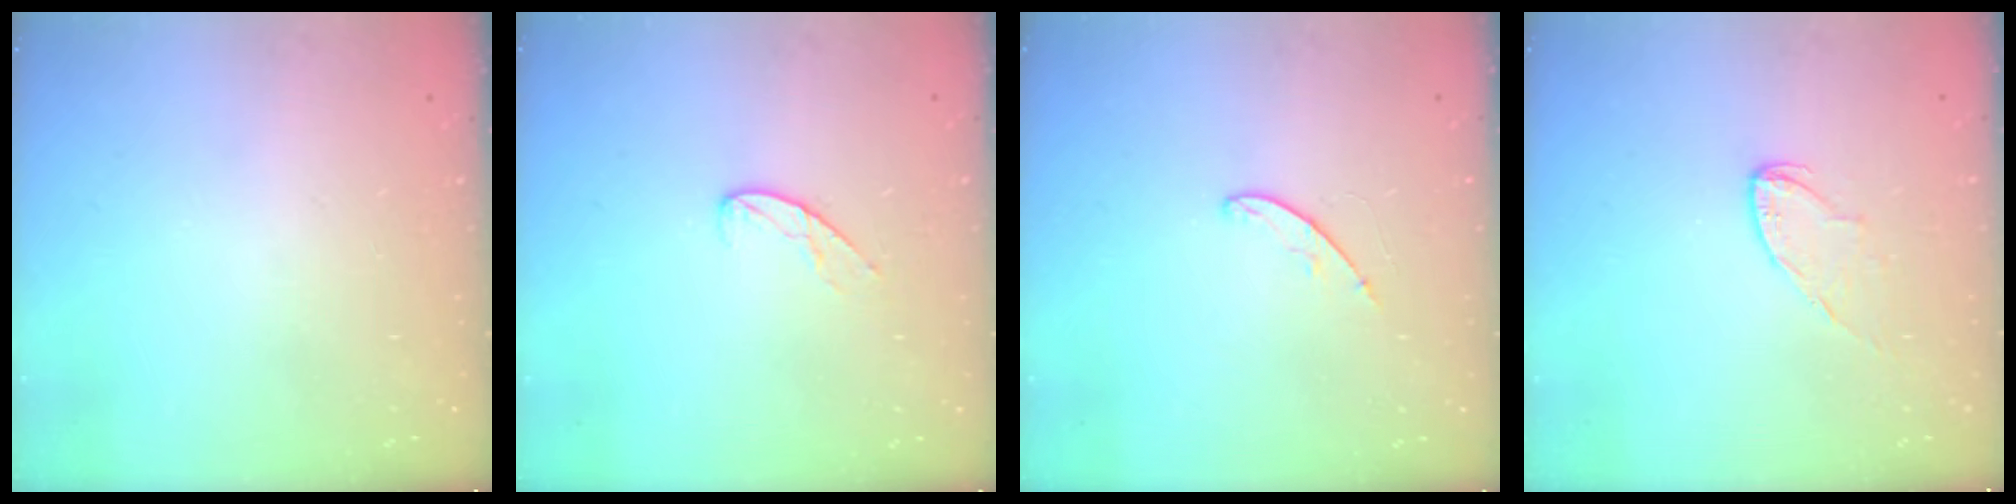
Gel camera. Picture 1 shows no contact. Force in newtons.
{"total": 7.2, "press": 7.2, "slide": 0.6}
{"total": 4.1, "press": 4.0, "slide": 0.4}
{"total": 6.5, "press": 6.4, "slide": 0.6}